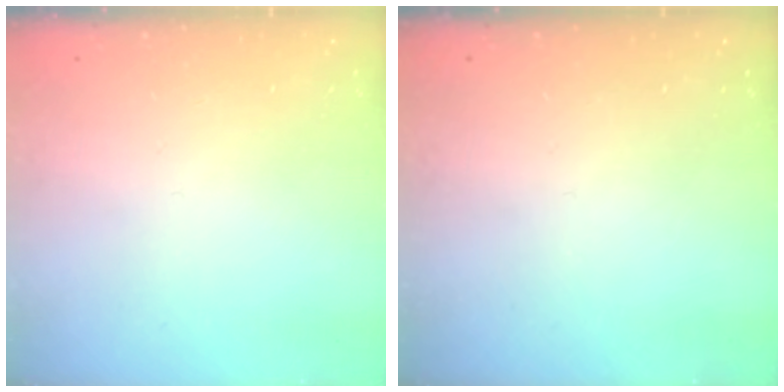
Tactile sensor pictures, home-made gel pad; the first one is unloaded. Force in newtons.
{"total": 0.0}